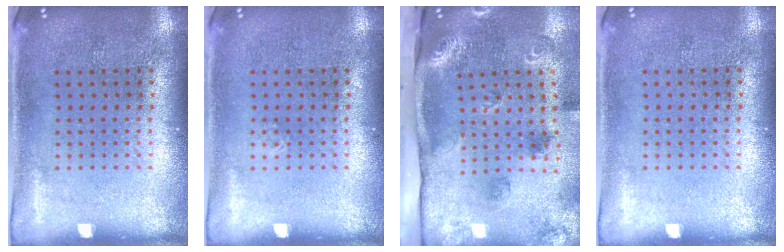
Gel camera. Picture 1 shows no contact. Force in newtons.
{"total": 0.0}
{"total": 2.3, "press": 1.8, "slide": 1.5}
{"total": 0.0}